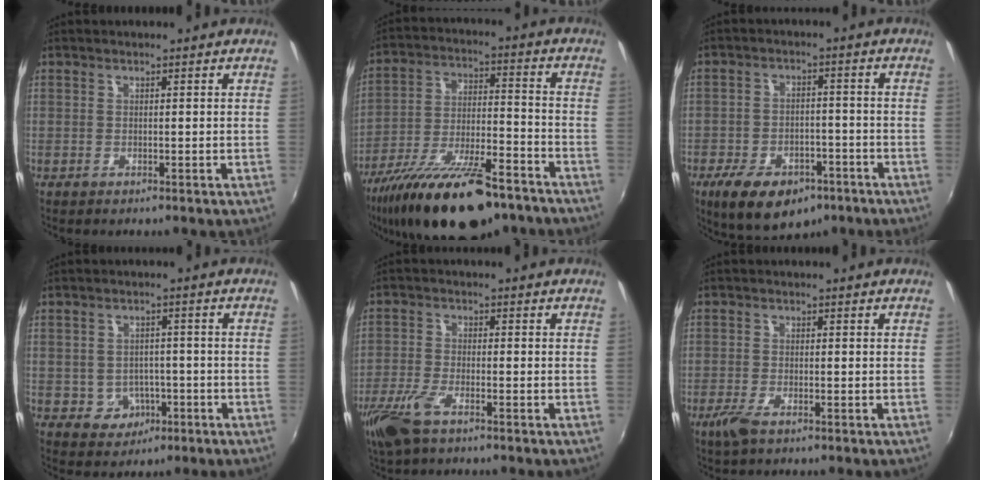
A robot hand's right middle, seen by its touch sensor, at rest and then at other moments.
{"total": 22.5, "force": [-16.2, 6.9, 14.0], "torque": [-0.260, -0.043, -0.258]}
{"total": 14.0, "force": [-8.7, 7.6, 7.8], "torque": [-0.172, -0.015, -0.129]}
{"total": 5.1, "force": [-1.8, 4.6, 1.2], "torque": [-0.035, 0.009, -0.012]}
{"total": 7.6, "force": [-4.9, 2.4, 5.3], "torque": [-0.132, -0.016, -0.101]}
{"total": 3.2, "force": [-2.1, 0.7, 2.3], "torque": [-0.057, -0.009, -0.042]}